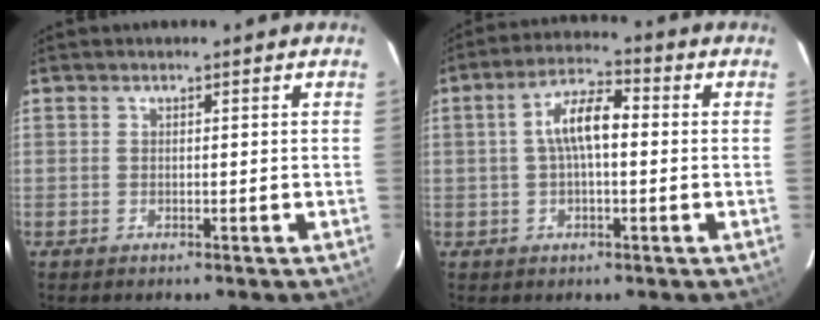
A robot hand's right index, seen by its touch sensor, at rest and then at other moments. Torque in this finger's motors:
{"motor_torque": [0.49, -0.12, 0.32, 0.08]}